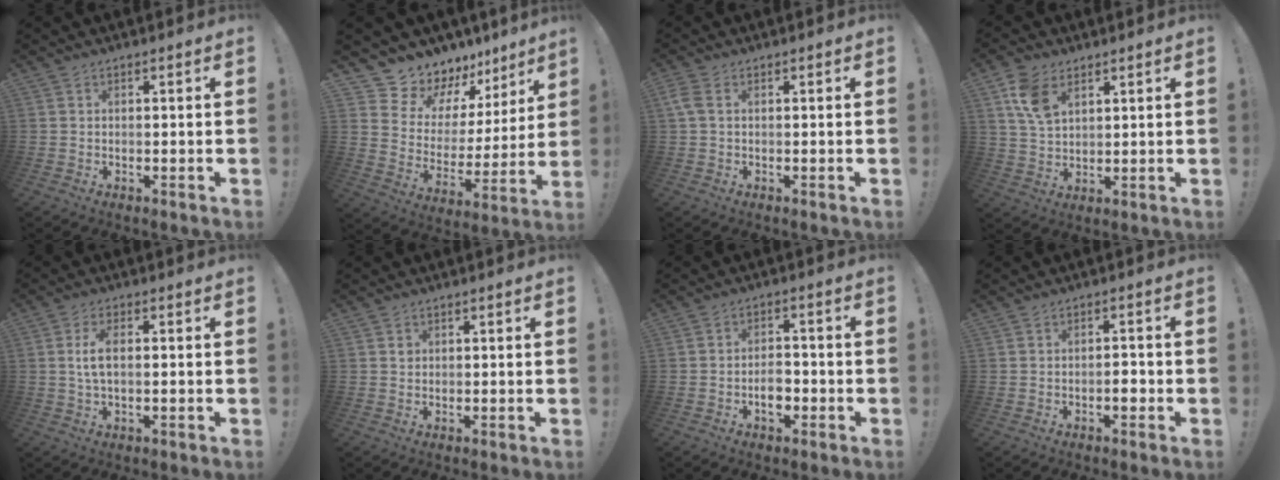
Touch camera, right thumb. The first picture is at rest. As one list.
[{"total": 11.5, "force": [10.5, 4.8, 0.4], "torque": [-0.018, -0.104, 0.200]}, {"total": 2.8, "force": [0.7, 1.6, 2.2], "torque": [-0.054, 0.004, 0.013]}, {"total": 9.2, "force": [4.8, 5.7, 5.5], "torque": [-0.100, -0.012, 0.093]}, {"total": 5.4, "force": [0.2, 2.0, 5.0], "torque": [-0.089, -0.002, 0.003]}, {"total": 1.0, "force": [0.2, 0.9, 0.0], "torque": [0.011, -0.002, 0.001]}, {"total": 6.1, "force": [-2.4, 3.9, 4.0], "torque": [-0.058, 0.009, -0.043]}, {"total": 3.4, "force": [-1.6, 1.6, 2.6], "torque": [-0.032, 0.005, -0.028]}]